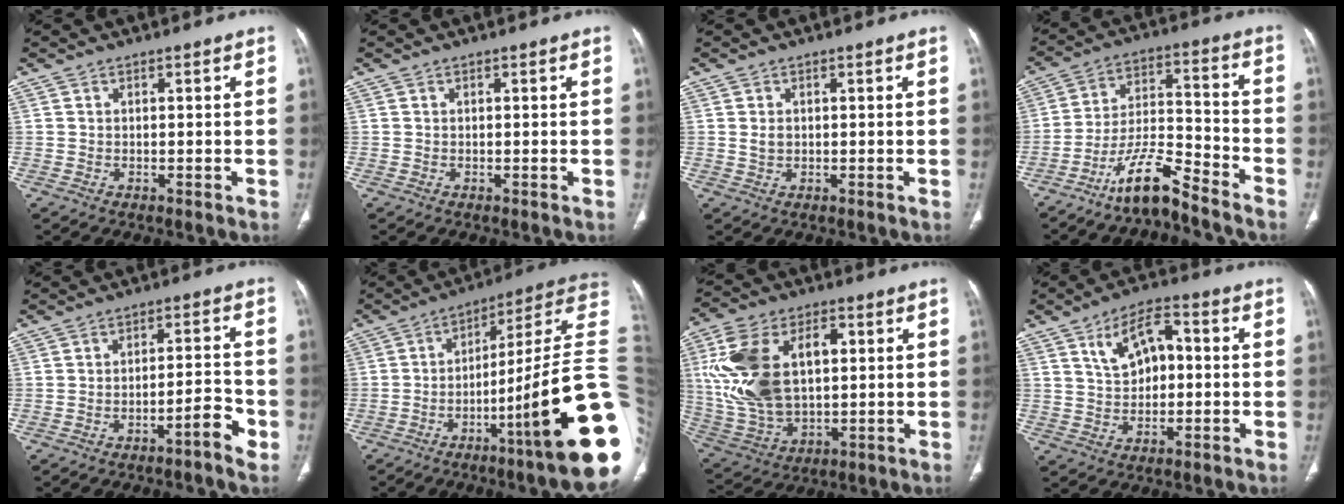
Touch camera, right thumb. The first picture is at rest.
{"total": 0.0}
{"total": 1.4, "force": [0.3, 1.1, 0.8], "torque": [-0.015, 0.002, 0.010]}
{"total": 10.4, "force": [-8.6, 1.7, 5.6], "torque": [-0.111, 0.073, -0.161]}
{"total": 6.8, "force": [-3.8, 1.6, 5.4], "torque": [-0.068, 0.041, -0.053]}
{"total": 26.5, "force": [-5.3, 2.5, 25.8], "torque": [-0.290, 0.023, -0.086]}
{"total": 20.4, "force": [3.4, 12.4, 15.8], "torque": [-0.301, 0.002, 0.073]}
{"total": 9.0, "force": [1.9, 5.2, 7.1], "torque": [-0.101, 0.013, 0.030]}